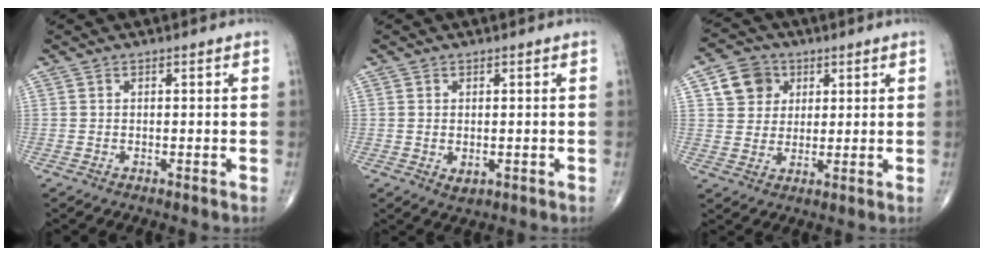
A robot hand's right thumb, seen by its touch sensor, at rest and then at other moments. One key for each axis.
{"total": 2.0, "fx": -0.2, "fy": 1.3, "fz": 1.5, "tx": -0.020, "ty": -0.005, "tz": 0.002}
{"total": 7.6, "fx": 2.9, "fy": 6.6, "fz": 2.5, "tx": -0.013, "ty": -0.005, "tz": 0.049}